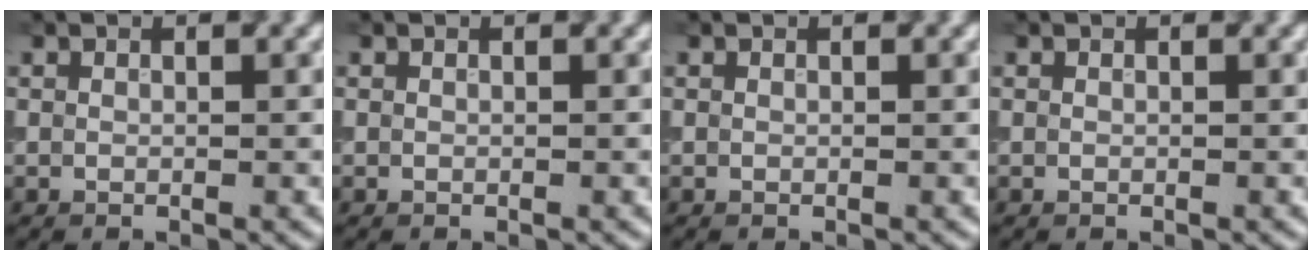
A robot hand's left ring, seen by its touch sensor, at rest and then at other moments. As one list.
[{"total": 0.0}, {"total": 0.0}, {"total": 0.0}]